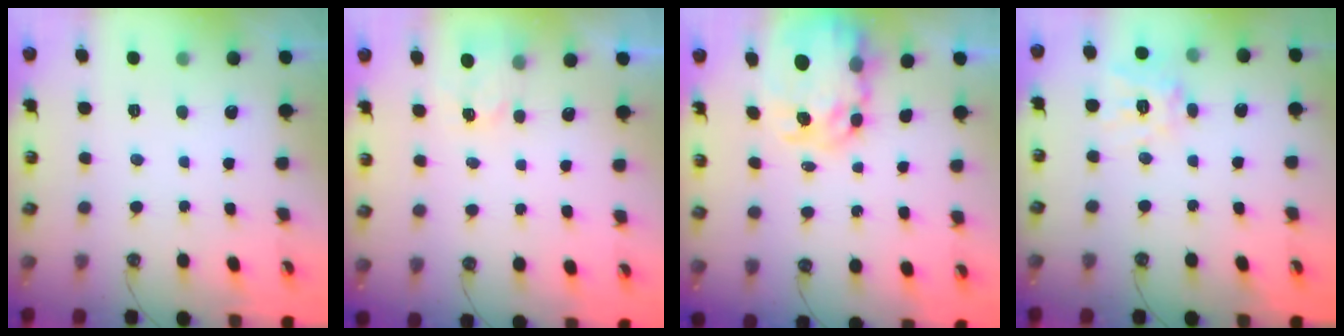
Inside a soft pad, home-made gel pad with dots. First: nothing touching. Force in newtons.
{"total": 2.7, "press": 2.7, "slide": 0.4}
{"total": 10.8, "press": 10.7, "slide": 1.0}
{"total": 11.4, "press": 11.3, "slide": 1.3}